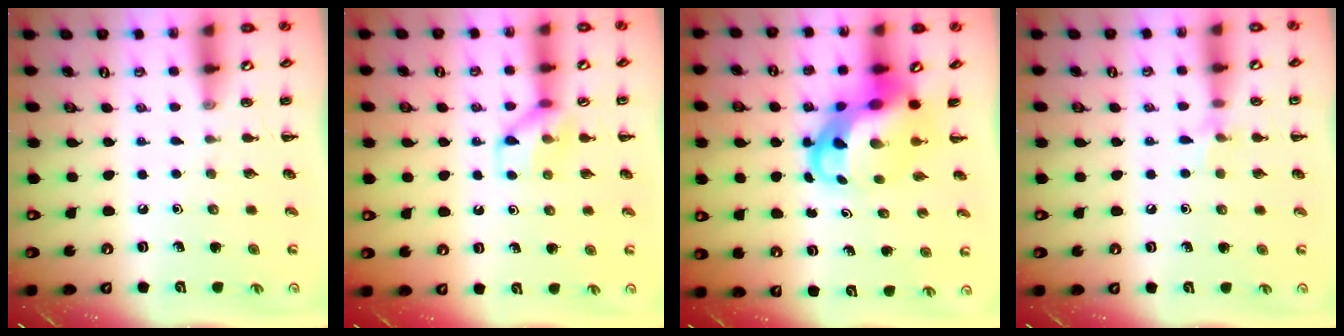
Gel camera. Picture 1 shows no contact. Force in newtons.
{"total": 9.8, "press": 9.8, "slide": 0.8}
{"total": 6.4, "press": 6.2, "slide": 1.4}
{"total": 5.9, "press": 5.7, "slide": 1.6}